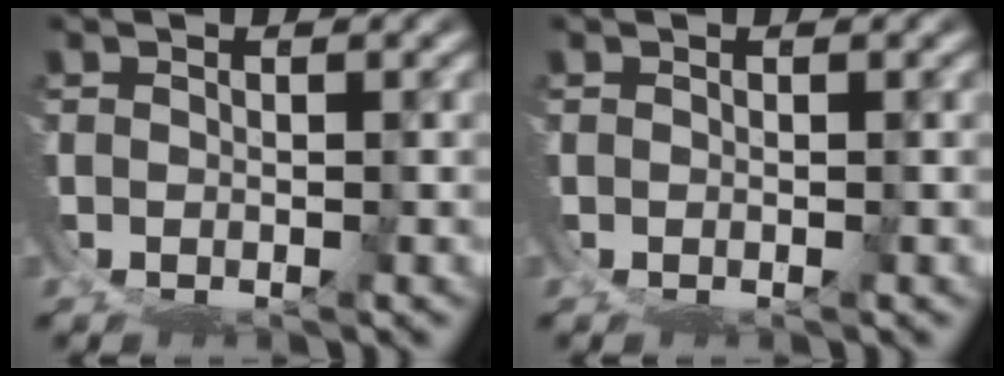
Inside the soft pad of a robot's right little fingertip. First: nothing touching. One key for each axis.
{"total": 0.0}